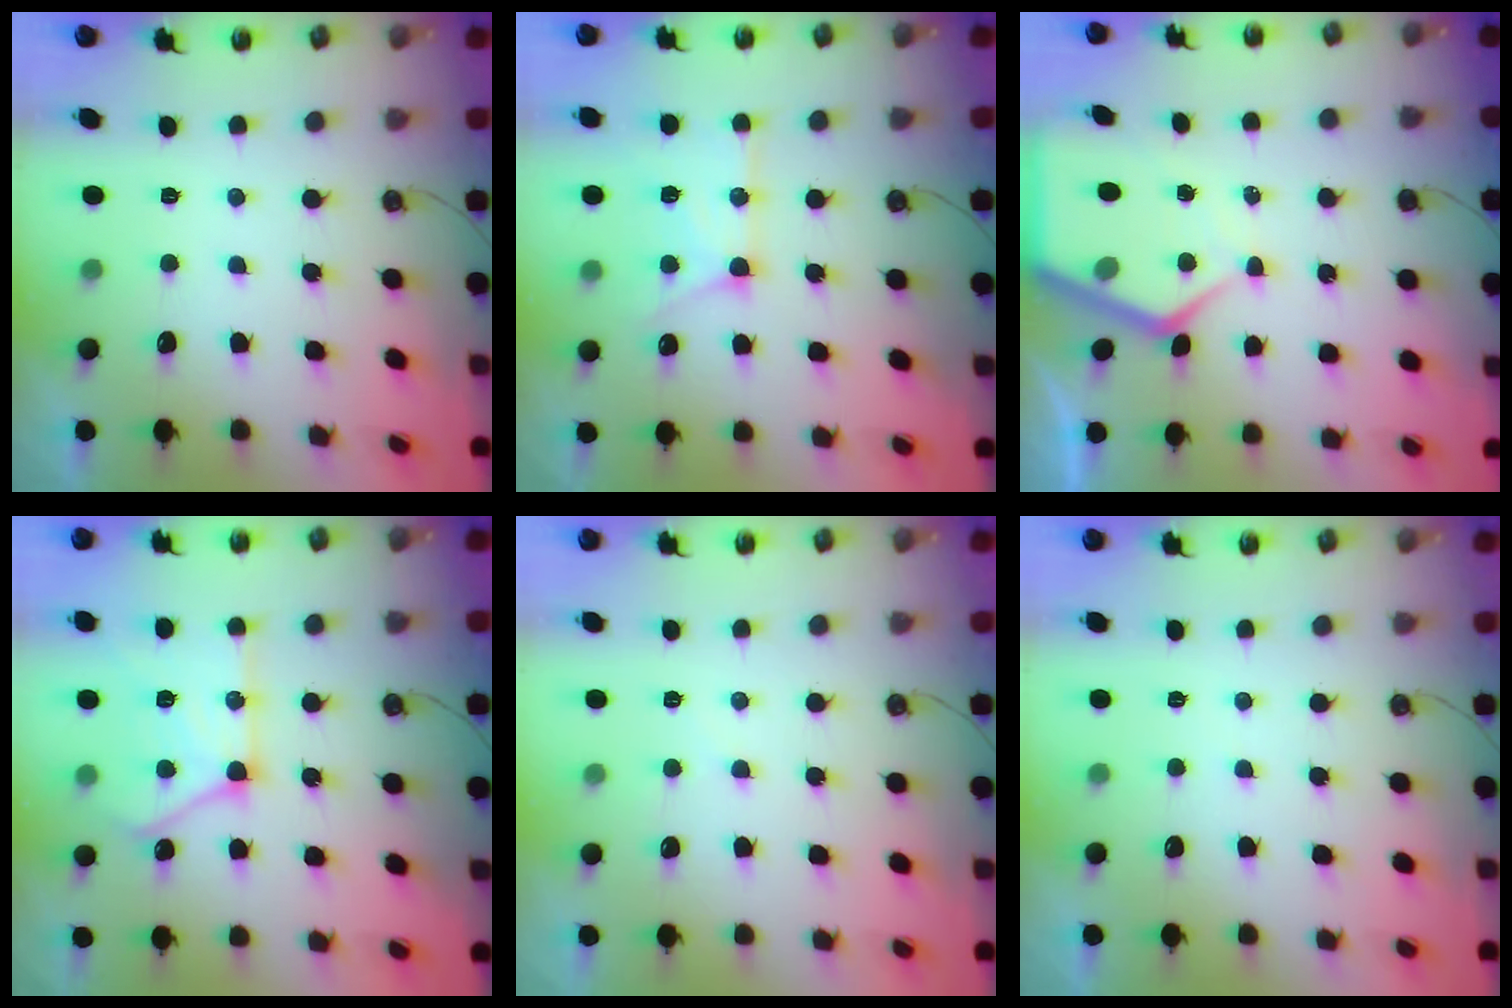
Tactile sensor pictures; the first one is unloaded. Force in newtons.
{"total": 13.5, "press": 13.4, "slide": 1.7}
{"total": 8.9, "press": 8.9, "slide": 0.7}
{"total": 18.7, "press": 18.7, "slide": 1.3}
{"total": 5.5, "press": 5.5, "slide": 0.6}
{"total": 3.1, "press": 3.1, "slide": 0.4}